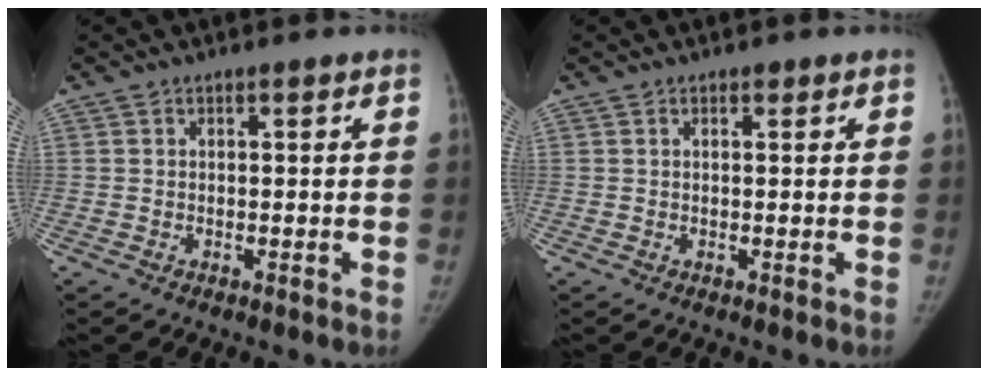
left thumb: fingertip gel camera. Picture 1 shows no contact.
{"total": 0.6, "force": [0.4, 0.4, 0.3], "torque": [0.000, -0.003, 0.002]}